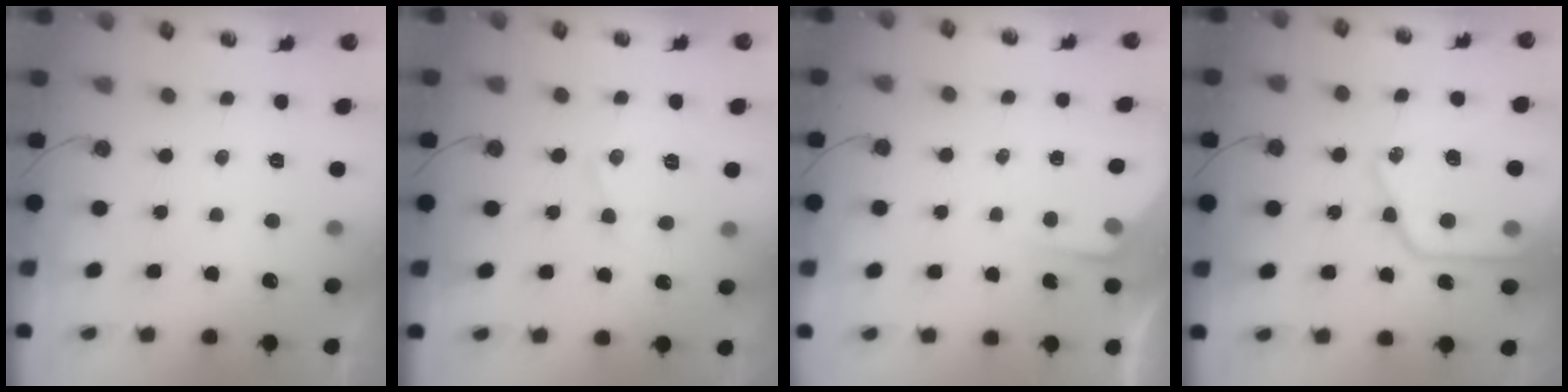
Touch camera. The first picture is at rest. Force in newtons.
{"total": 9.3, "press": 9.3, "slide": 0.5}
{"total": 4.1, "press": 4.0, "slide": 0.5}
{"total": 19.5, "press": 19.4, "slide": 2.0}